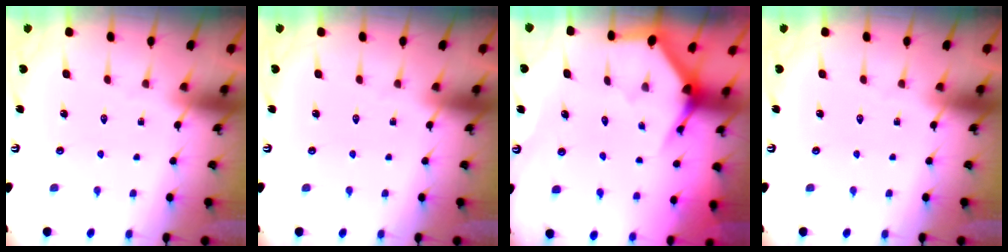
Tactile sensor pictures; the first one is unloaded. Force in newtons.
{"total": 0.0}
{"total": 3.6, "press": 3.6, "slide": 0.2}
{"total": 0.0}